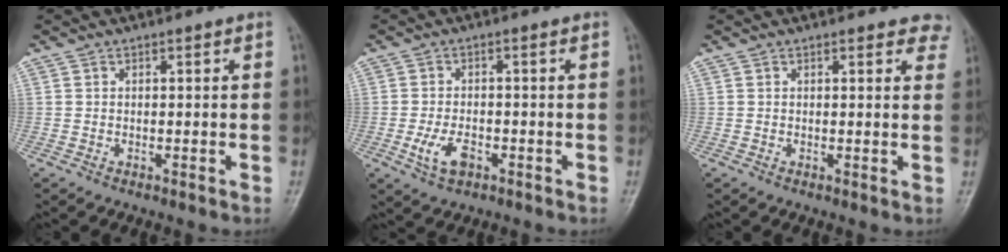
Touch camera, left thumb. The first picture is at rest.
{"total": 4.8, "force": [-1.9, 2.6, 3.5], "torque": [-0.072, 0.004, -0.032]}
{"total": 4.1, "force": [3.5, 1.7, 1.2], "torque": [0.015, -0.013, 0.021]}